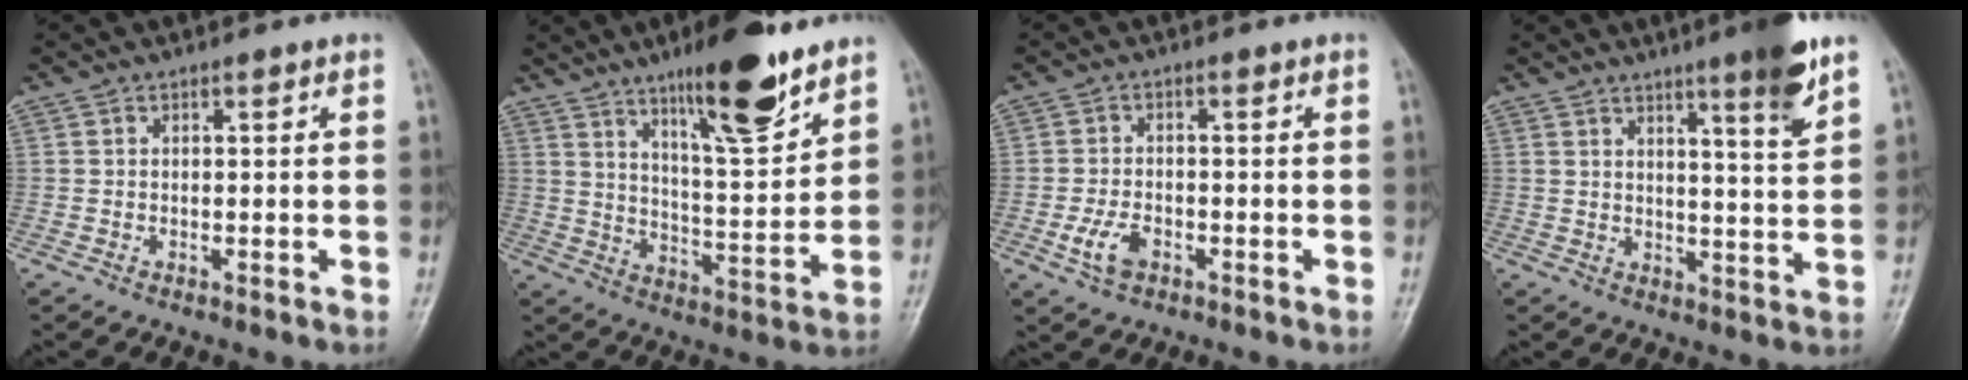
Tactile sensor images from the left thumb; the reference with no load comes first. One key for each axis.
{"total": 15.1, "fx": 10.0, "fy": 3.4, "fz": 10.8, "tx": -0.150, "ty": -0.065, "tz": 0.167}
{"total": 4.4, "fx": -1.7, "fy": 2.6, "fz": 3.0, "tx": -0.061, "ty": 0.004, "tz": -0.032}
{"total": 8.6, "fx": 5.6, "fy": 0.4, "fz": 6.6, "tx": -0.088, "ty": -0.039, "tz": 0.079}